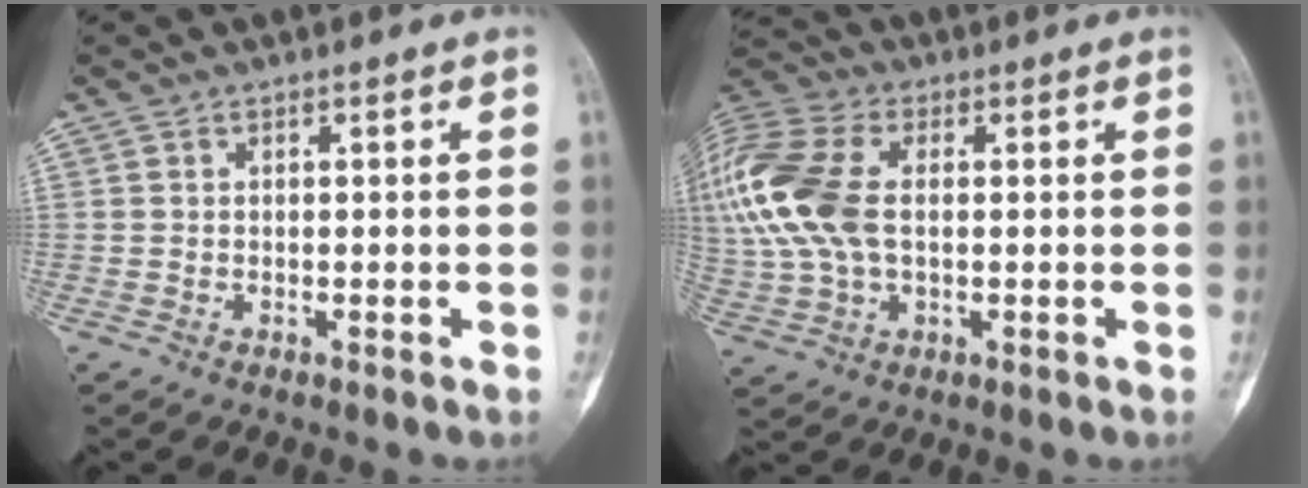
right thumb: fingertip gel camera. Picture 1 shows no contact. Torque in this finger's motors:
{"motor_torque": [0.29, 0.44, 1.58, 0.72, 0.40]}